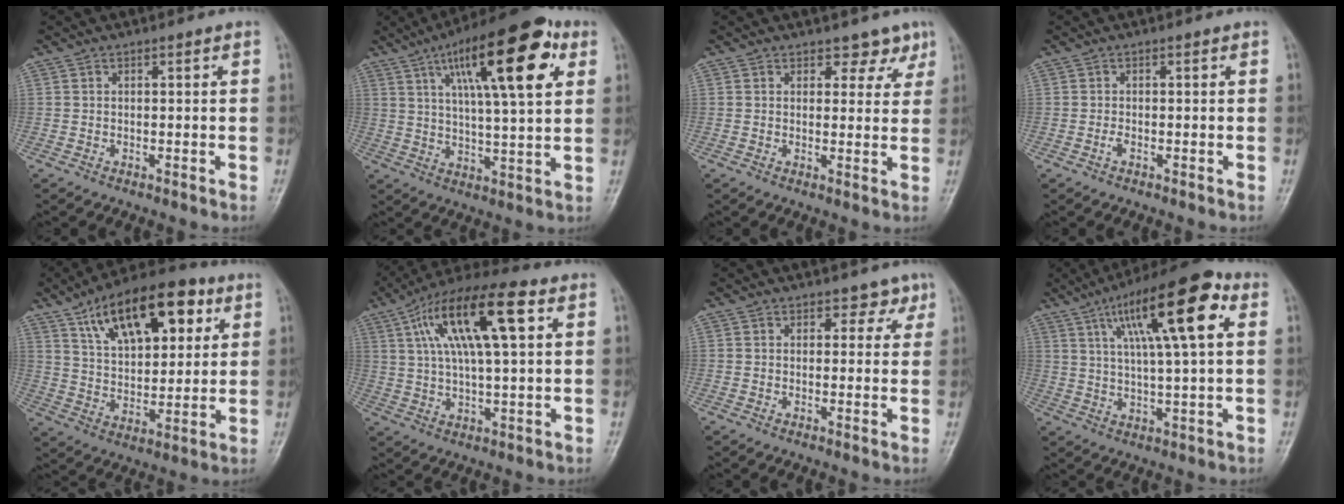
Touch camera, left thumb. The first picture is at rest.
{"total": 20.8, "force": [8.6, 6.0, 18.0], "torque": [-0.252, -0.010, 0.131]}
{"total": 3.8, "force": [2.8, 2.4, 0.9], "torque": [0.021, -0.017, 0.033]}
{"total": 0.9, "force": [-0.4, 0.3, 0.8], "torque": [-0.014, 0.001, -0.007]}
{"total": 19.9, "force": [9.4, 9.7, 14.6], "torque": [-0.191, -0.022, 0.156]}
{"total": 17.6, "force": [5.9, 5.4, 15.7], "torque": [-0.282, 0.018, 0.096]}
{"total": 2.8, "force": [1.9, 1.9, 0.7], "torque": [0.019, -0.008, 0.020]}
{"total": 17.8, "force": [6.6, 4.2, 15.9], "torque": [-0.247, 0.004, 0.101]}